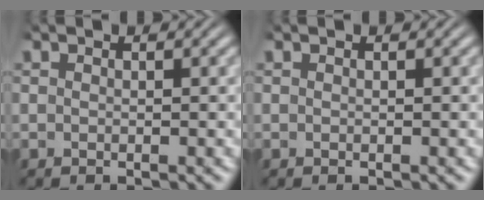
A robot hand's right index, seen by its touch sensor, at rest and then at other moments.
{"total": 0.0}